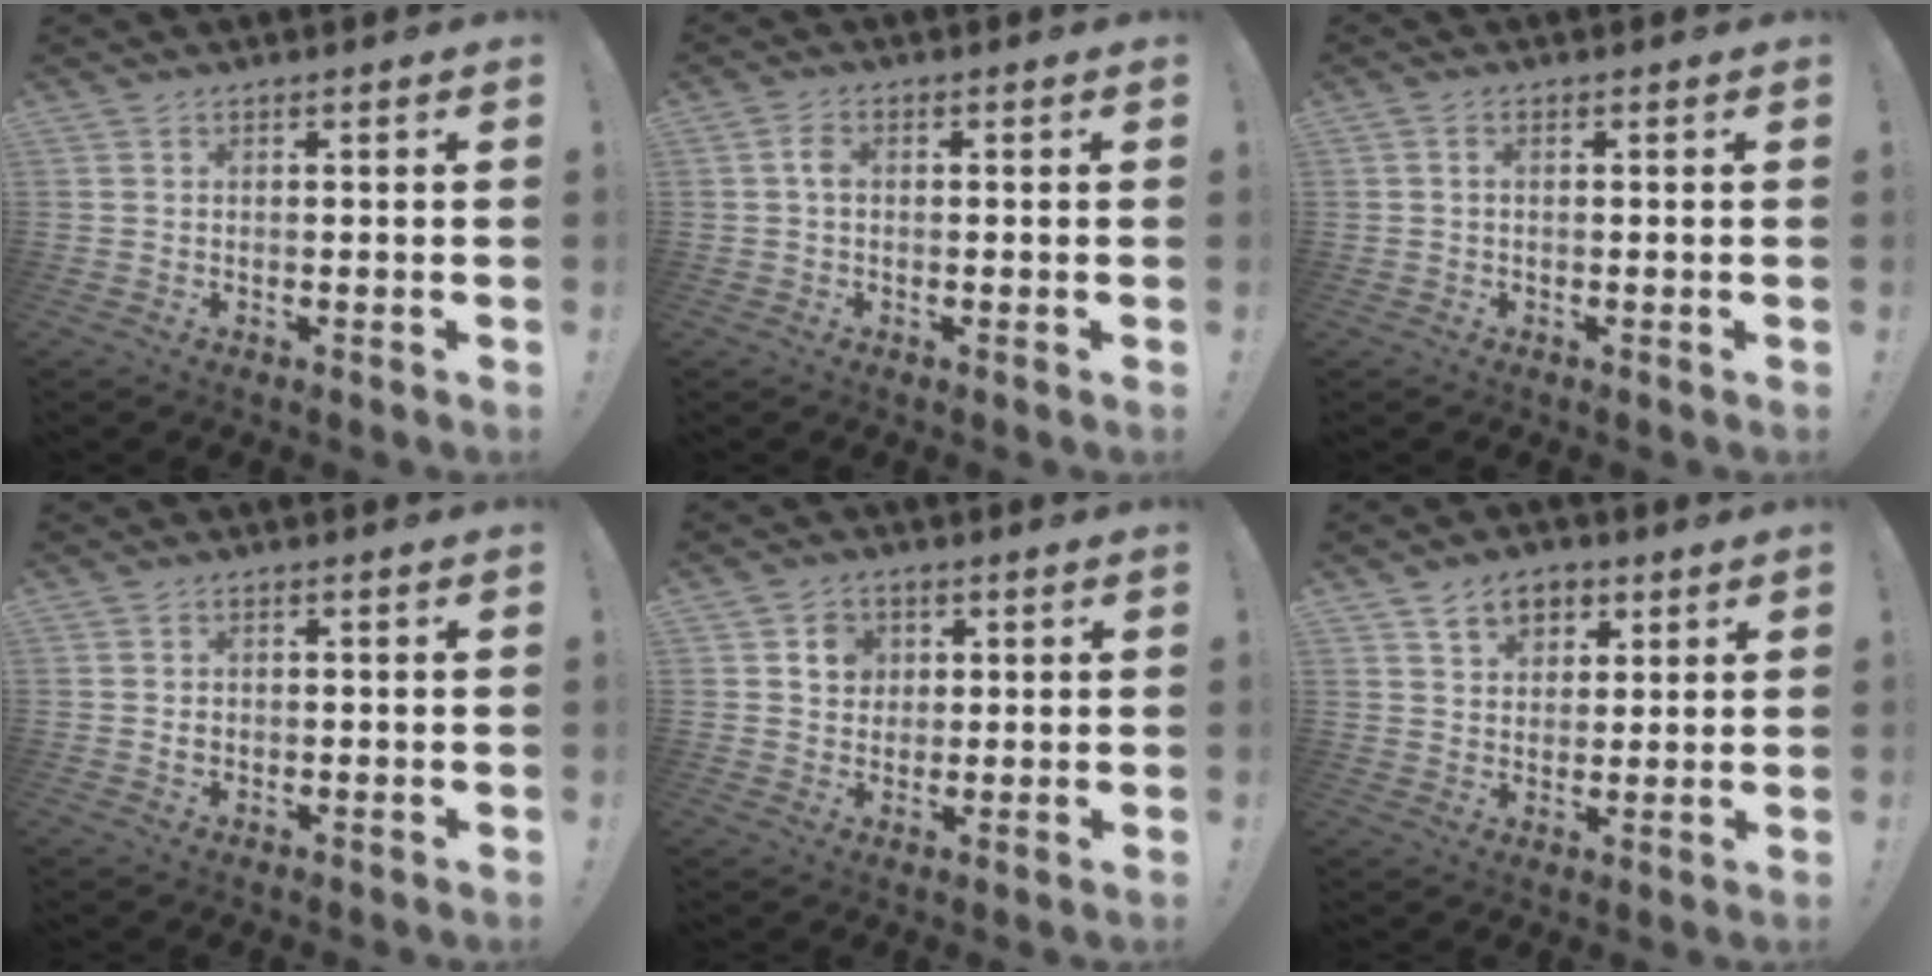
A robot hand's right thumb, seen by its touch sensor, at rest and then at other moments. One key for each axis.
{"total": 2.7, "fx": -0.1, "fy": 1.6, "fz": 2.1, "tx": -0.042, "ty": 0.010, "tz": -0.002}
{"total": 0.8, "fx": -0.2, "fy": 0.3, "fz": 0.7, "tx": -0.018, "ty": 0.004, "tz": -0.002}
{"total": 1.5, "fx": 0.0, "fy": 1.4, "fz": 0.4, "tx": 0.009, "ty": -0.002, "tz": -0.003}
{"total": 5.9, "fx": 2.1, "fy": 5.3, "fz": 1.6, "tx": -0.021, "ty": -0.005, "tz": 0.040}
{"total": 7.9, "fx": 4.4, "fy": 5.7, "fz": 3.1, "tx": -0.040, "ty": -0.022, "tz": 0.084}